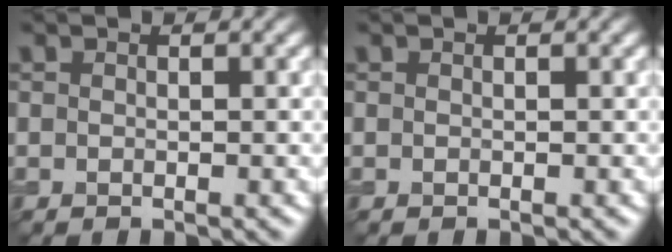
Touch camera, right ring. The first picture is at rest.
{"total": 0.0}